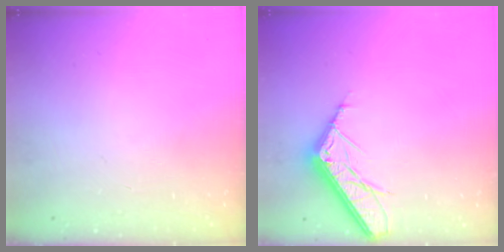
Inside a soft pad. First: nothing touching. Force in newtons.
{"total": 11.4, "press": 11.4, "slide": 0.1}